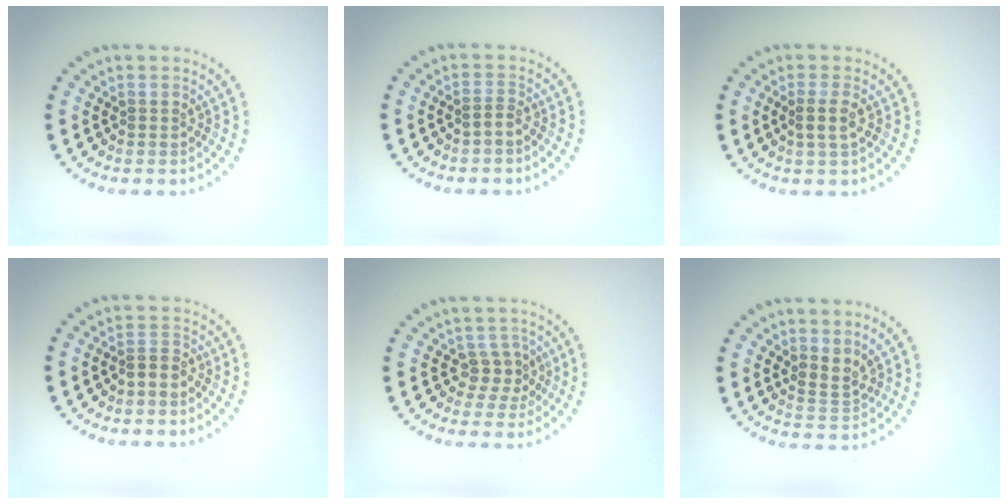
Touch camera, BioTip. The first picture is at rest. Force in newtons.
{"total": 0.9, "press": 0.8, "slide": 0.4}
{"total": 1.7, "press": 1.5, "slide": 0.9}
{"total": 1.5, "press": 1.2, "slide": 0.8}
{"total": 2.0, "press": 1.5, "slide": 1.3}
{"total": 2.1, "press": 1.4, "slide": 1.6}